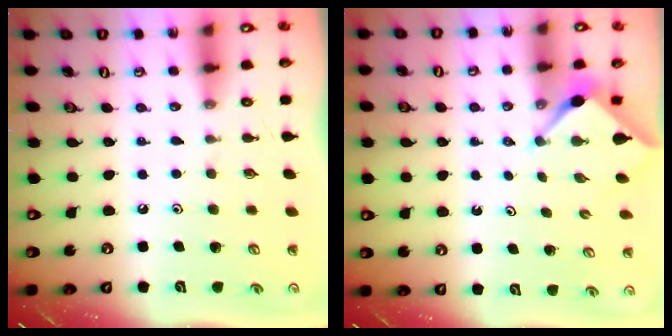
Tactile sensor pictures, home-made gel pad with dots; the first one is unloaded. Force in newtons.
{"total": 3.0, "press": 2.9, "slide": 0.3}